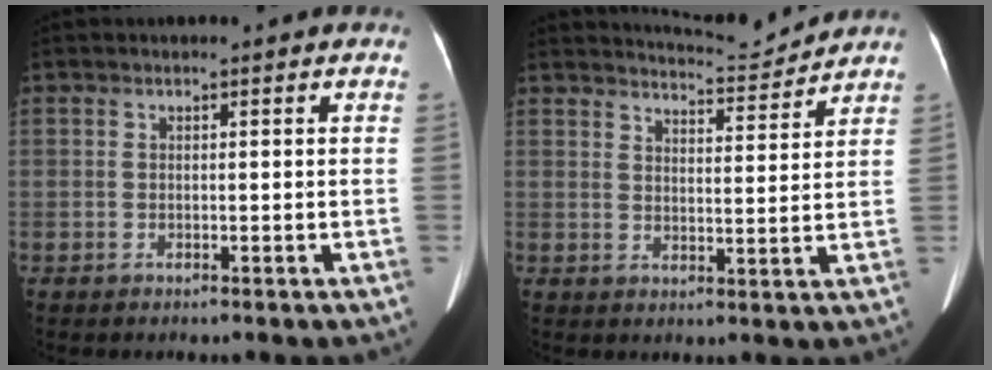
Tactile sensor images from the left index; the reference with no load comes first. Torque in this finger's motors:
{"motor_torque": [-0.80, -1.34, -0.05, -0.03]}